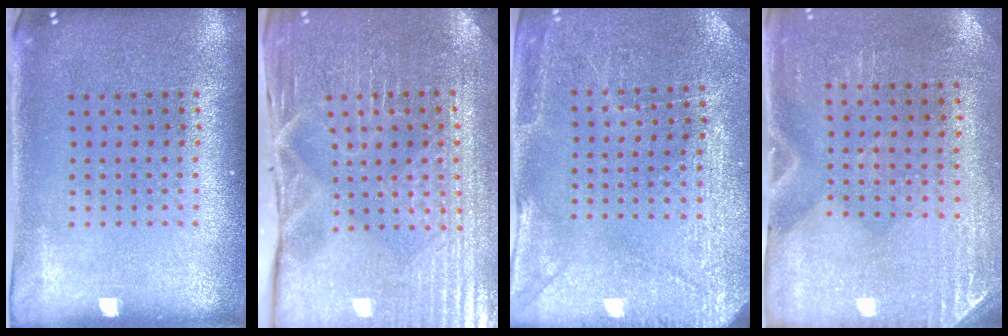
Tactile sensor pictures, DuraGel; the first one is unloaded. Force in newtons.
{"total": 3.9, "press": 3.9, "slide": 0.4}
{"total": 2.9, "press": 2.8, "slide": 0.5}
{"total": 2.9, "press": 2.5, "slide": 1.4}